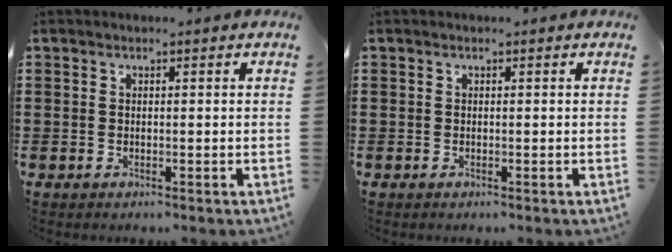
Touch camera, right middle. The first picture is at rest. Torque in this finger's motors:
{"motor_torque": [-0.51, 0.80, 0.24, -0.01]}